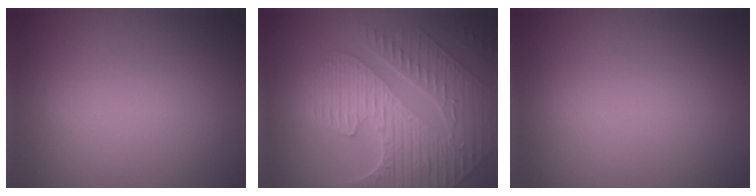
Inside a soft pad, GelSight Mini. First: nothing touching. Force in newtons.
{"total": 9.3, "press": 6.3, "slide": 6.8}
{"total": 0.0}